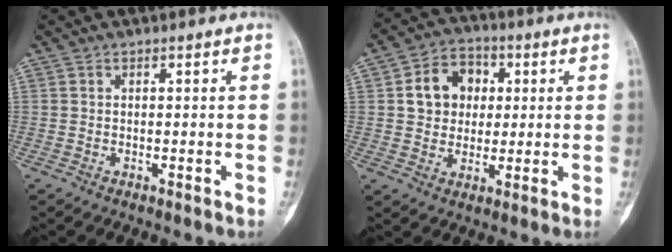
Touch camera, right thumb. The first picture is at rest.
{"total": 10.0, "force": [1.8, 8.3, 5.2], "torque": [-0.045, 0.006, 0.023]}